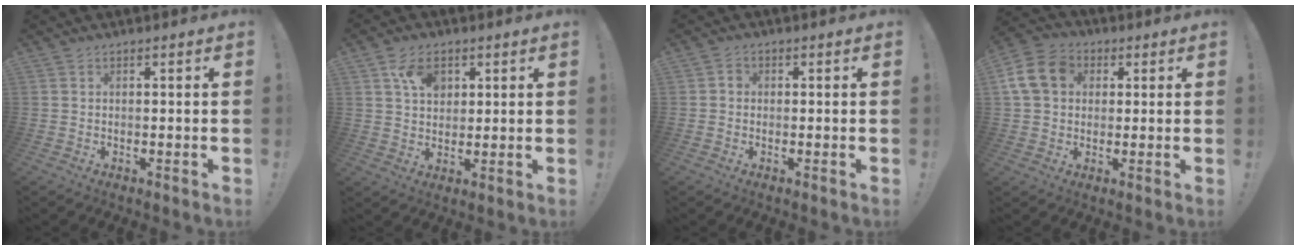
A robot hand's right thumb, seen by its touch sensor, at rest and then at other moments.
{"total": 8.0, "force": [3.5, 5.7, 4.4], "torque": [-0.071, 0.001, 0.066]}
{"total": 1.8, "force": [-0.4, 1.5, 0.9], "torque": [-0.017, 0.007, -0.006]}
{"total": 13.2, "force": [3.1, 10.6, 7.2], "torque": [-0.122, 0.005, 0.065]}